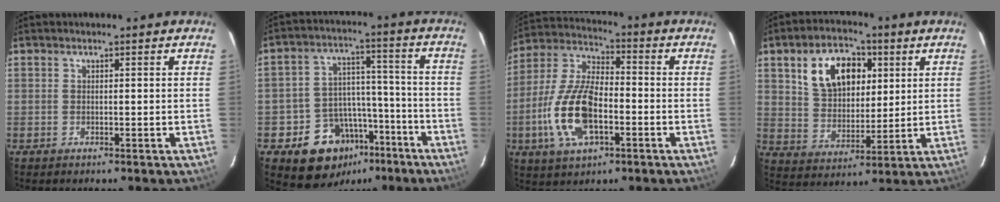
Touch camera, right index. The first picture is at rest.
{"total": 13.8, "force": [-8.0, 10.3, 4.6], "torque": [-0.089, 0.049, -0.096]}
{"total": 15.3, "force": [-4.4, 7.0, 12.9], "torque": [-0.280, 0.000, -0.084]}
{"total": 13.7, "force": [5.1, 8.9, 9.0], "torque": [-0.166, 0.028, 0.100]}